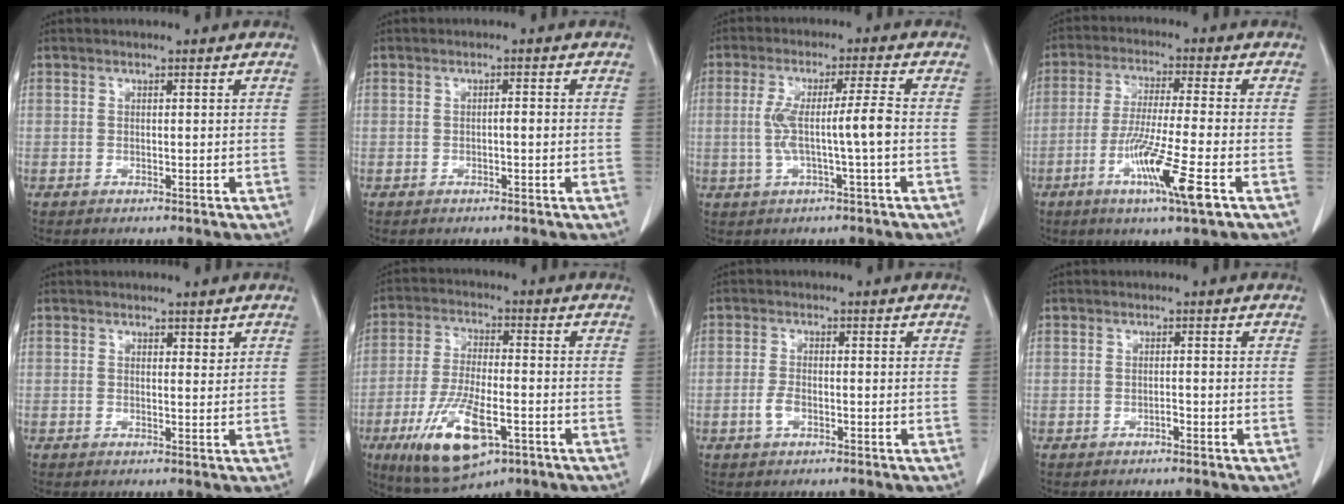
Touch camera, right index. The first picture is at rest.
{"total": 1.0, "force": [-0.3, 0.2, 1.0], "torque": [-0.016, 0.003, -0.004]}
{"total": 6.9, "force": [-0.8, -0.4, 6.8], "torque": [-0.135, 0.013, -0.011]}
{"total": 11.2, "force": [-4.8, -0.6, 10.1], "torque": [-0.189, -0.025, -0.089]}
{"total": 1.0, "force": [0.9, 0.3, 0.4], "torque": [-0.003, -0.006, 0.011]}
{"total": 13.5, "force": [-6.0, 4.6, 11.1], "torque": [-0.220, -0.016, -0.095]}
{"total": 2.4, "force": [-1.0, 1.1, 1.8], "torque": [-0.039, 0.003, -0.020]}
{"total": 0.6, "force": [-0.4, 0.2, 0.4], "torque": [-0.009, 0.001, -0.007]}